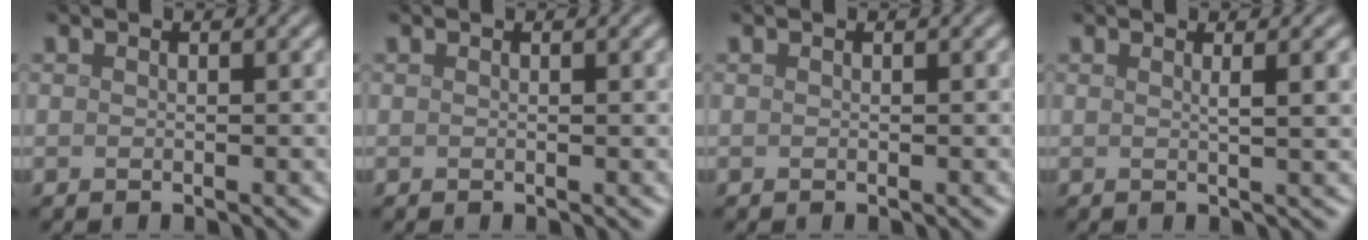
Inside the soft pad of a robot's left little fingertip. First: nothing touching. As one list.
[{"total": 0.6, "force": [0.3, 0.1, 0.6], "torque": [-0.004, 0.003, 0.003]}, {"total": 0.0}, {"total": 2.8, "force": [0.7, 0.9, 2.6], "torque": [-0.024, 0.005, 0.005]}]